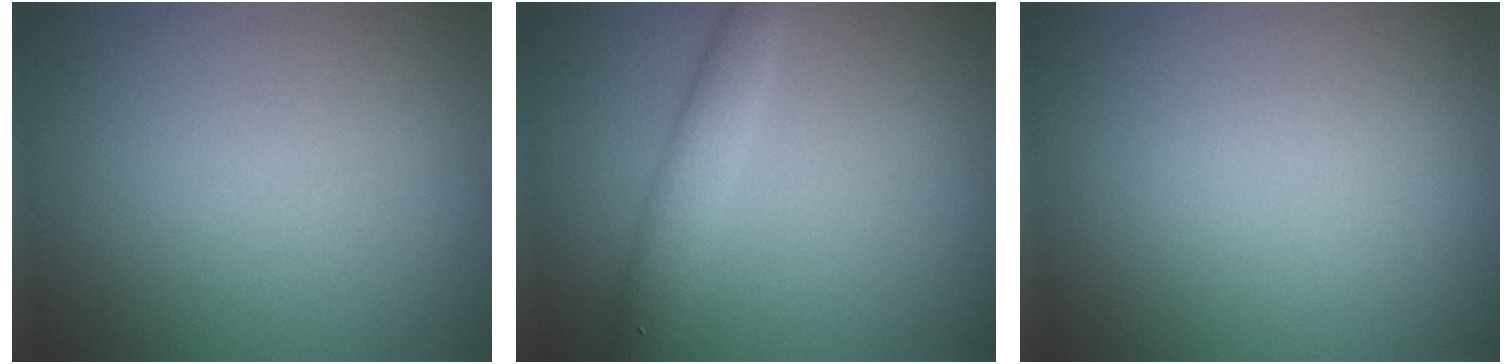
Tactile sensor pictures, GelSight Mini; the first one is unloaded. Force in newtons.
{"total": 3.2, "press": 3.2, "slide": 0.1}
{"total": 0.0}